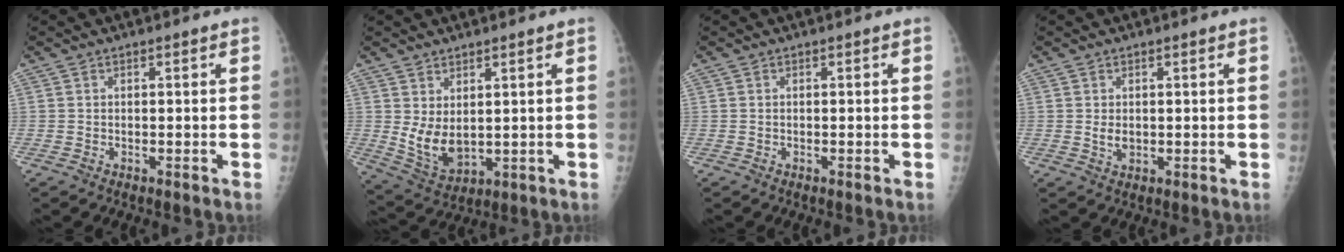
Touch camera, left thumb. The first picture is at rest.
{"total": 7.4, "force": [1.8, 4.1, 5.8], "torque": [-0.098, -0.024, 0.053]}
{"total": 0.0}
{"total": 2.1, "force": [0.4, 1.4, 1.5], "torque": [-0.020, -0.005, 0.011]}